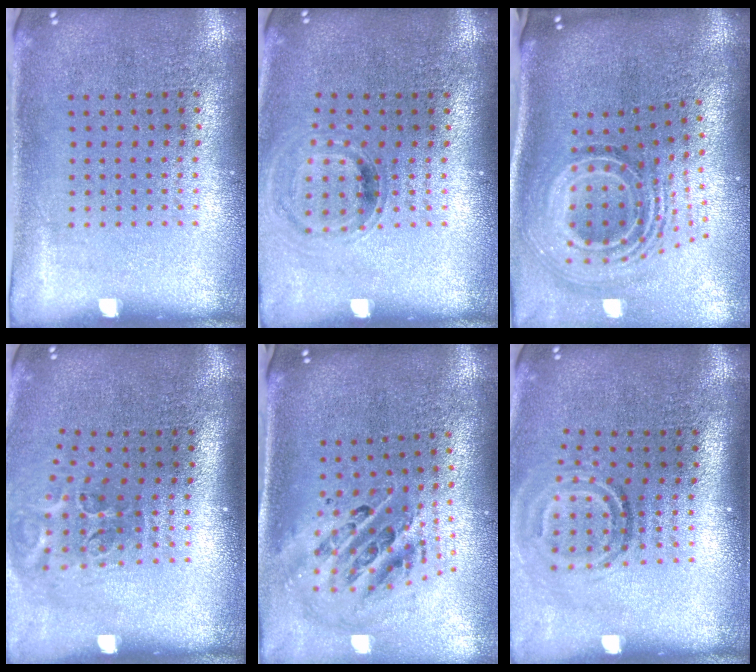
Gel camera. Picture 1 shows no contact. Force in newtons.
{"total": 0.8, "press": 0.8, "slide": 0.1}
{"total": 2.4, "press": 1.6, "slide": 1.7}
{"total": 2.0, "press": 1.2, "slide": 1.7}
{"total": 1.6, "press": 1.3, "slide": 0.9}
{"total": 1.9, "press": 1.2, "slide": 1.4}